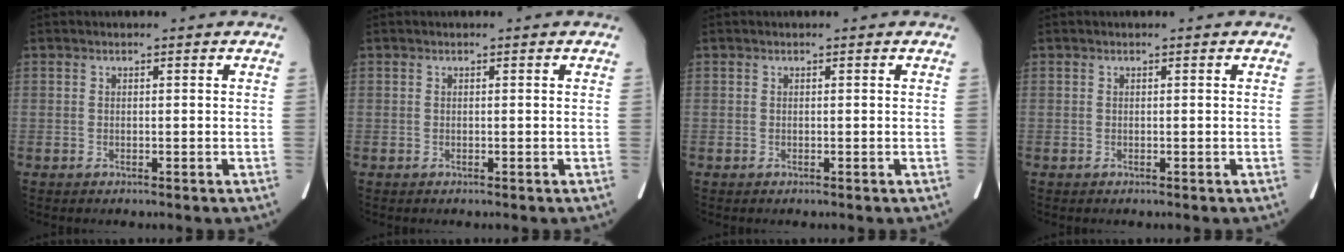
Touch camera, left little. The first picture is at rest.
{"total": 0.0}
{"total": 0.0}
{"total": 0.0}